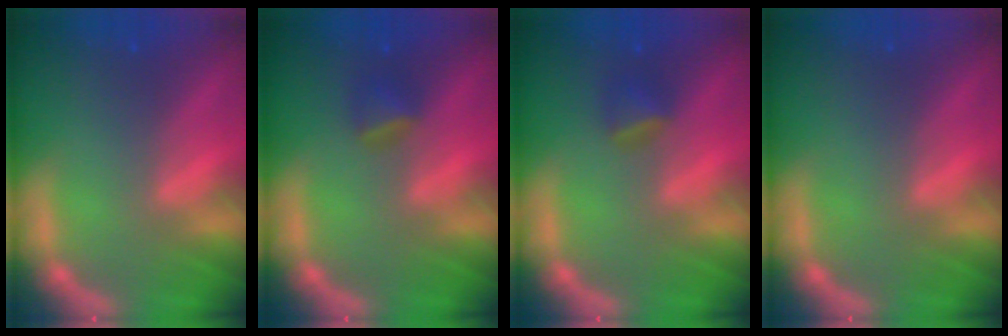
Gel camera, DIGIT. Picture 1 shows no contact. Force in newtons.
{"total": 1.9}
{"total": 1.9}
{"total": 0.0}